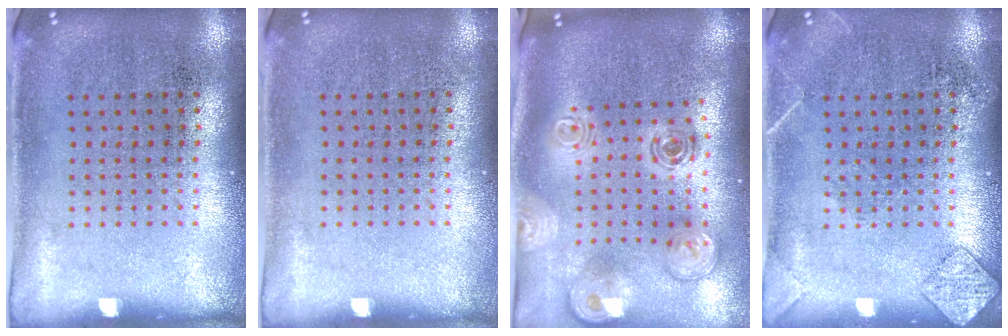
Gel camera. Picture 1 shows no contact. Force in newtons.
{"total": 0.0}
{"total": 2.2, "press": 1.8, "slide": 1.4}
{"total": 1.6, "press": 1.6, "slide": 0.2}